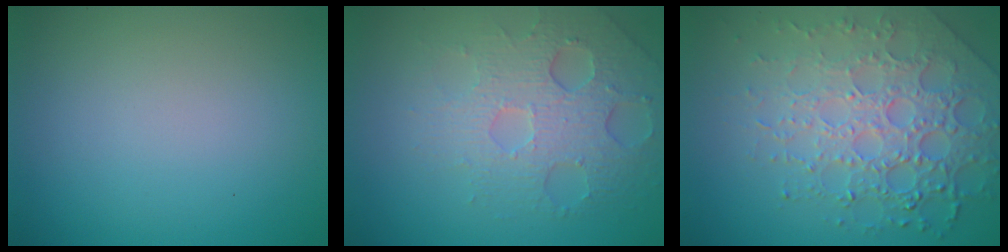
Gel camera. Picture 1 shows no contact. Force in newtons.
{"total": 4.9, "press": 4.1, "slide": 2.6}
{"total": 7.9, "press": 5.5, "slide": 5.7}